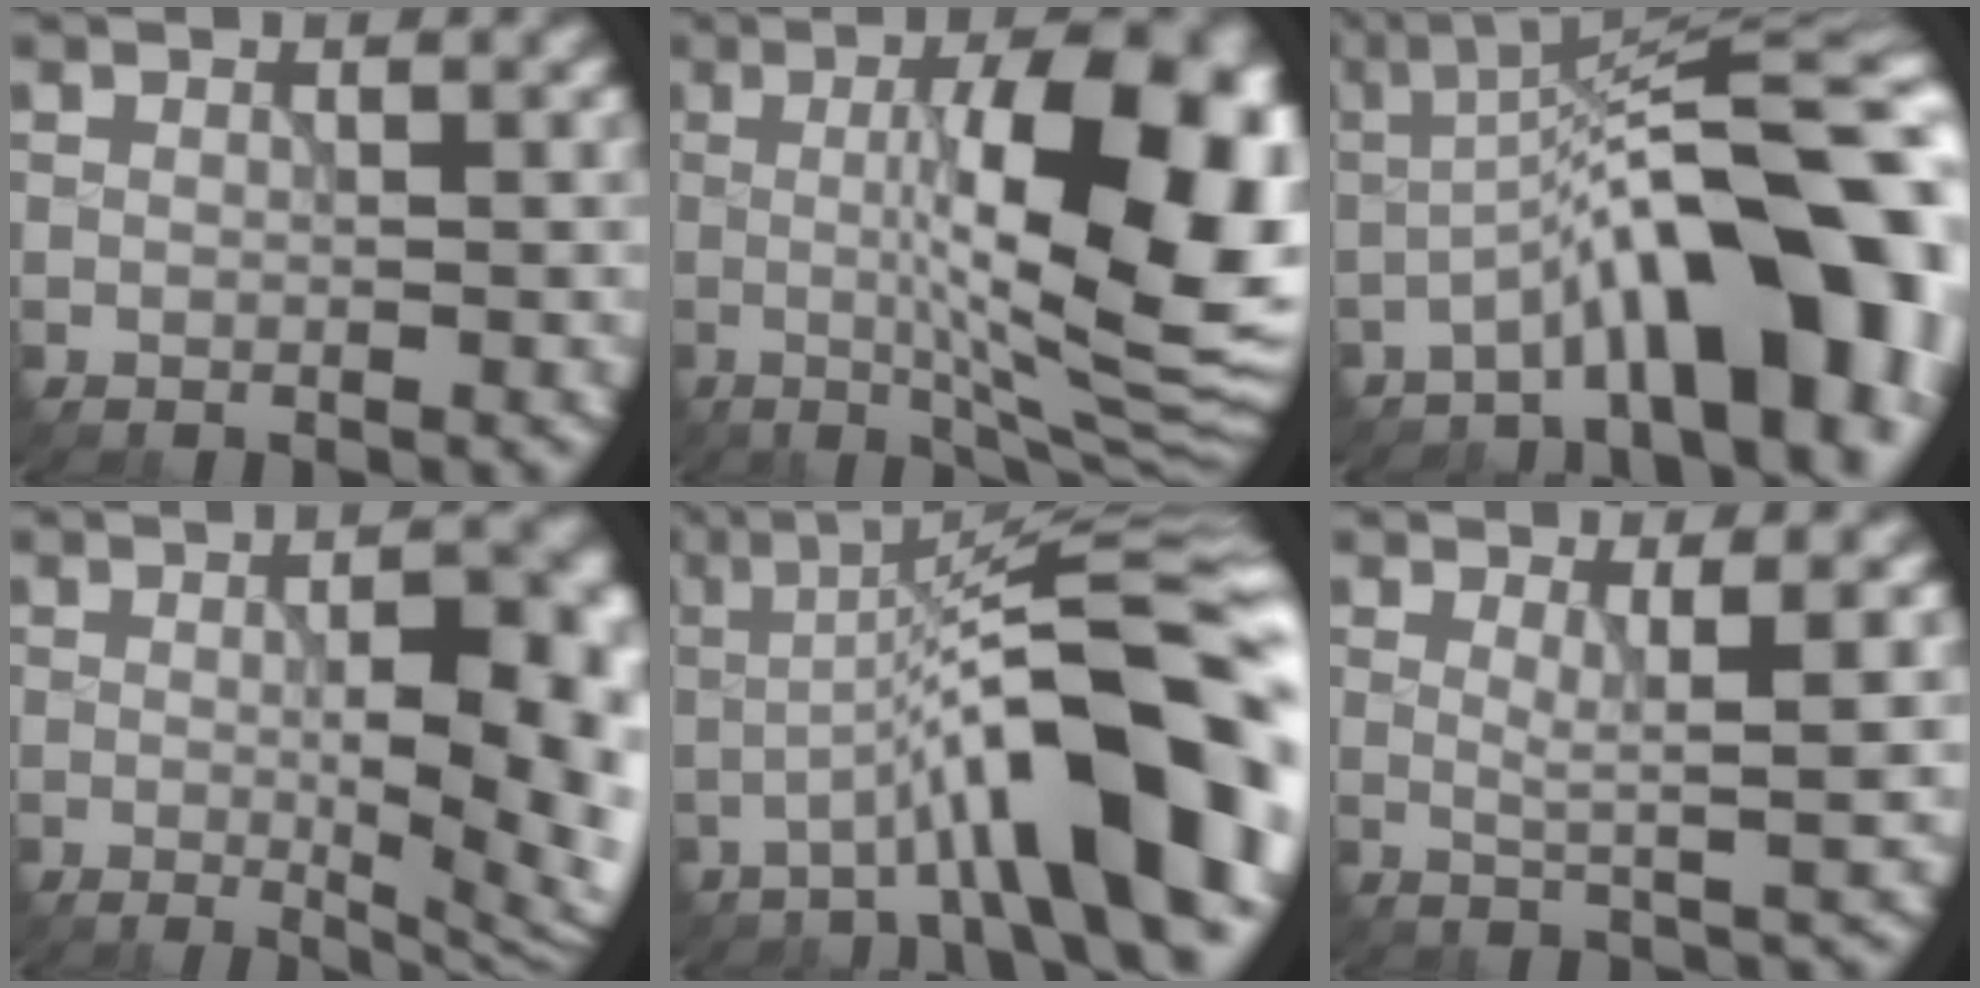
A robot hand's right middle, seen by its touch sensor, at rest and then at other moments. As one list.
[{"total": 16.5, "force": [0.6, 5.0, 15.7], "torque": [-0.207, 0.011, 0.004]}, {"total": 12.6, "force": [-4.6, 3.4, 11.2], "torque": [-0.162, 0.022, -0.072]}, {"total": 11.0, "force": [-0.2, 3.7, 10.4], "torque": [-0.110, -0.009, -0.002]}, {"total": 12.5, "force": [-3.3, 1.9, 11.9], "torque": [-0.176, 0.022, -0.052]}, {"total": 2.6, "force": [1.1, 0.1, 2.3], "torque": [-0.037, -0.007, 0.016]}]